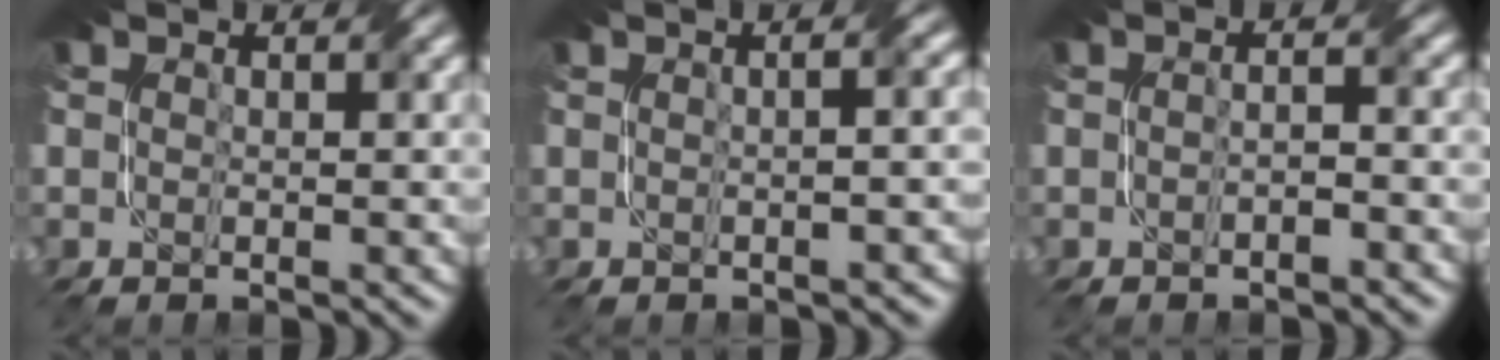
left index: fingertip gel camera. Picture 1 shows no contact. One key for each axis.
{"total": 4.3, "fx": 0.5, "fy": 2.2, "fz": 3.6, "tx": -0.015, "ty": 0.027, "tz": -0.012}
{"total": 1.4, "fx": -0.8, "fy": 0.2, "fz": 1.2, "tx": -0.022, "ty": 0.001, "tz": -0.018}